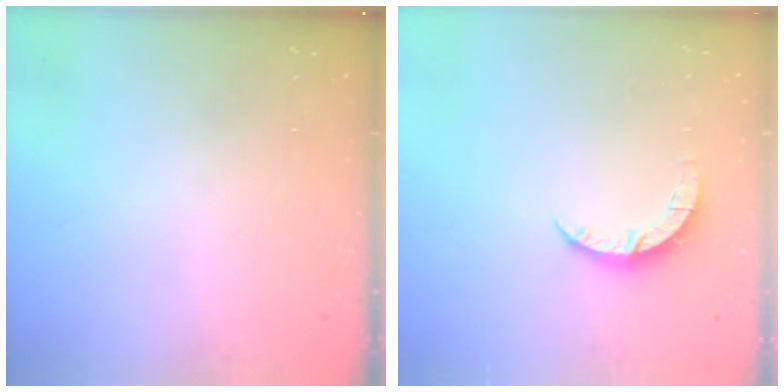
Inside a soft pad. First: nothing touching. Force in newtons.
{"total": 4.4, "press": 4.4, "slide": 0.3}